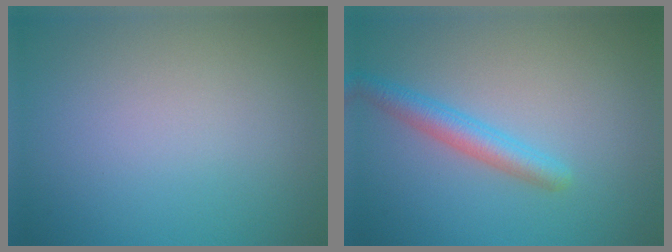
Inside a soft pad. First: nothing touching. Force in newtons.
{"total": 2.8, "press": 2.8, "slide": 0.2}